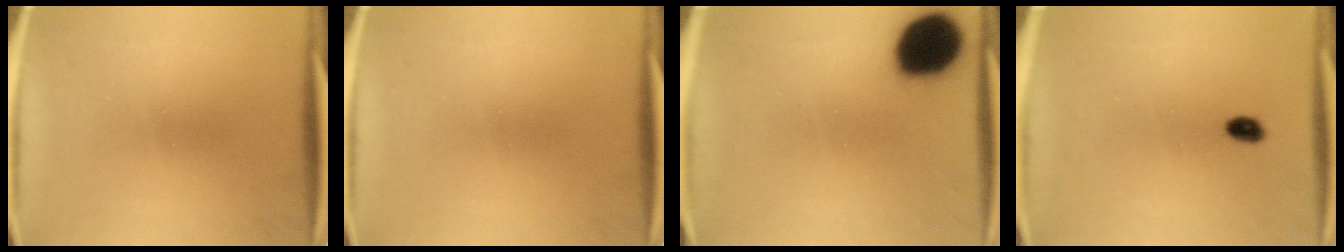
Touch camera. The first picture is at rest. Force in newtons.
{"total": 0.0}
{"total": 17.1}
{"total": 1.9}